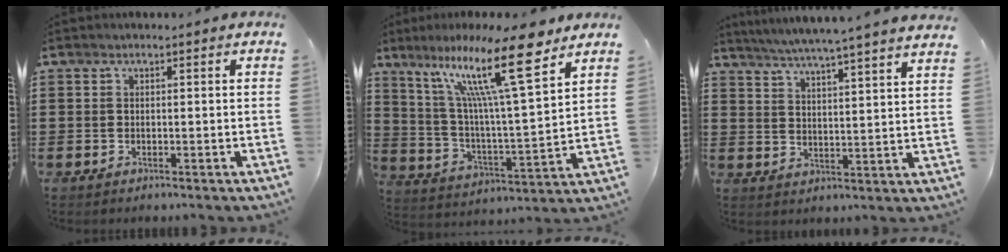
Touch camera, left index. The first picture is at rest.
{"total": 17.3, "force": [11.2, 2.7, 13.0], "torque": [-0.250, -0.040, 0.179]}
{"total": 5.1, "force": [4.7, -1.3, 1.4], "torque": [-0.045, -0.036, 0.077]}